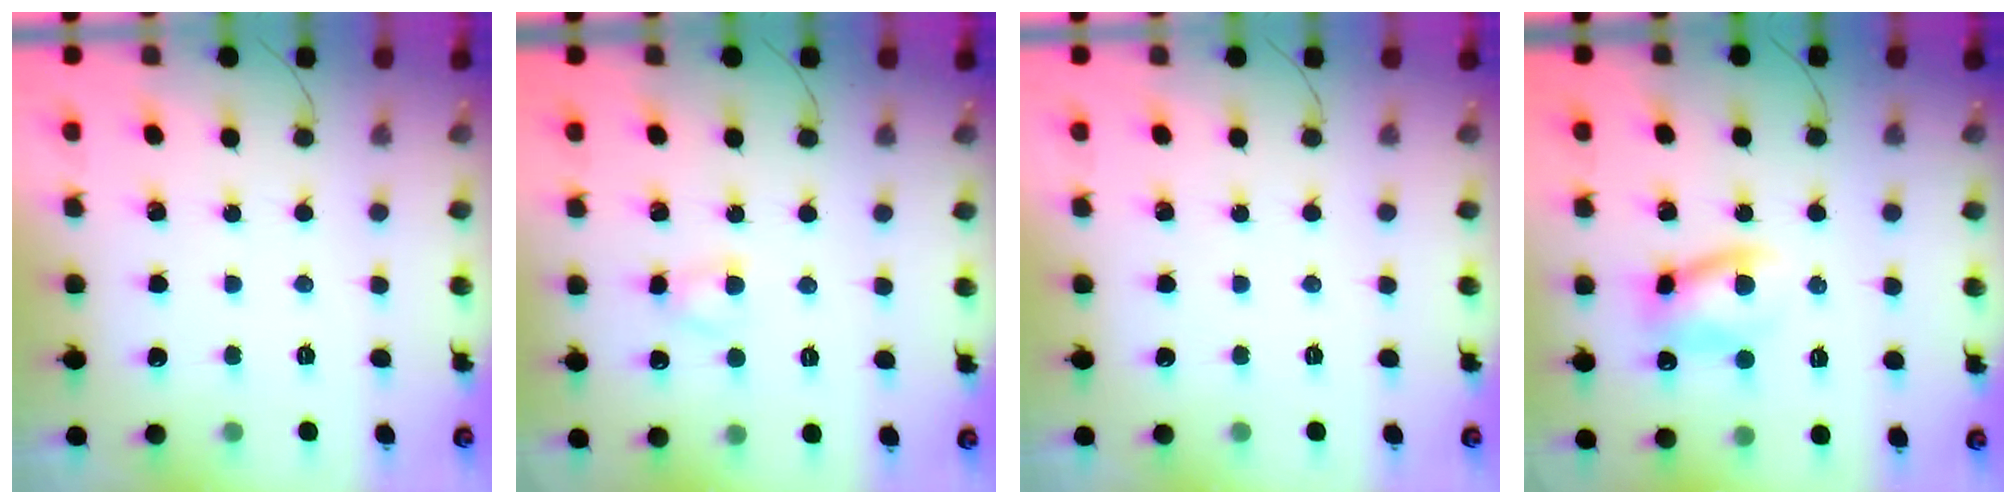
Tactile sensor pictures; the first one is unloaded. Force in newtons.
{"total": 3.0, "press": 2.7, "slide": 1.3}
{"total": 0.0}
{"total": 8.5, "press": 8.4, "slide": 1.3}